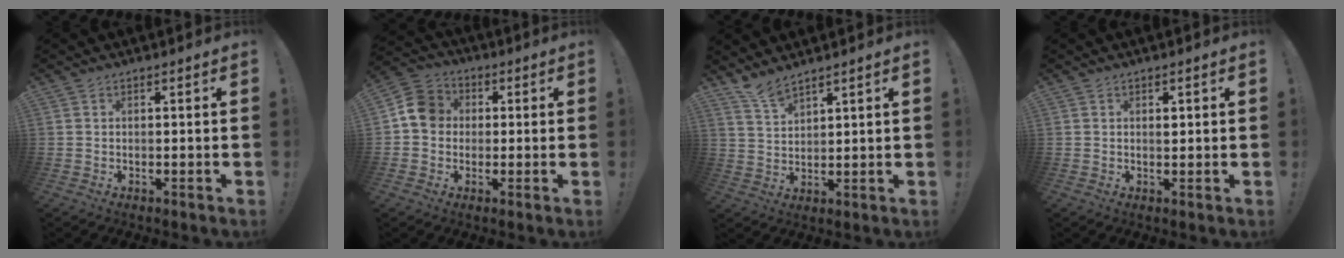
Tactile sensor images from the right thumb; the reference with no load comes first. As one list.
[{"total": 9.5, "force": [0.6, 8.3, 4.4], "torque": [-0.056, 0.016, 0.014]}, {"total": 5.6, "force": [5.0, 1.0, 2.4], "torque": [-0.052, -0.032, 0.093]}, {"total": 1.1, "force": [0.6, 0.7, 0.6], "torque": [0.012, -0.007, 0.006]}]